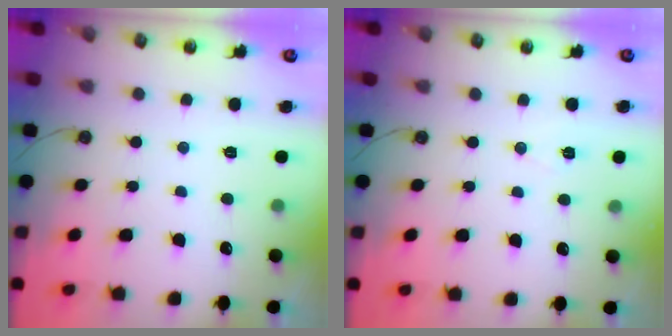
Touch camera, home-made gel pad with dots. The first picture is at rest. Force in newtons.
{"total": 5.5, "press": 3.1, "slide": 4.5}